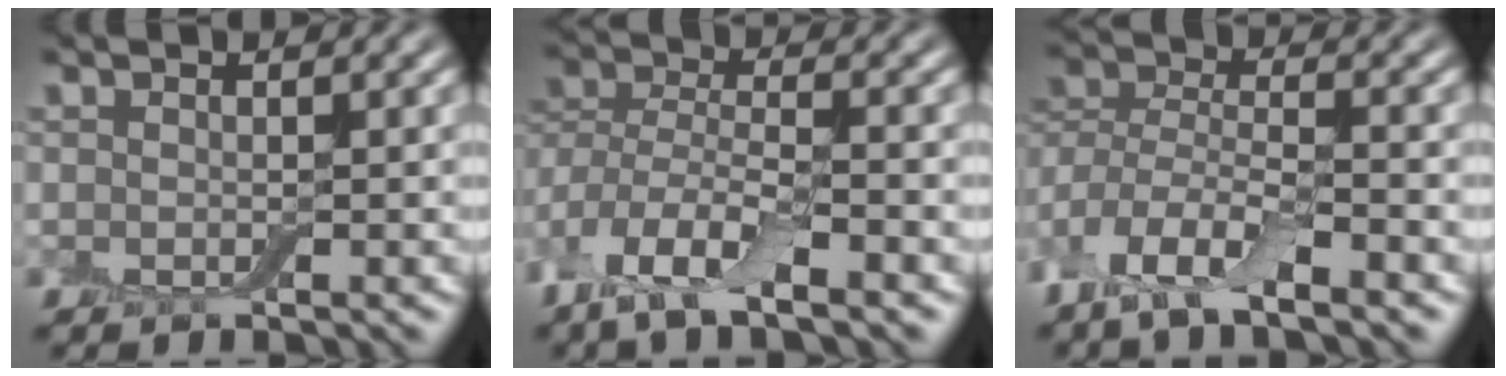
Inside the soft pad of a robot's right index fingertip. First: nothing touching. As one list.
[{"total": 9.3, "force": [-5.1, 3.8, 6.8], "torque": [-0.148, -0.008, -0.103]}, {"total": 8.4, "force": [-4.8, 3.3, 6.0], "torque": [-0.128, -0.006, -0.101]}]